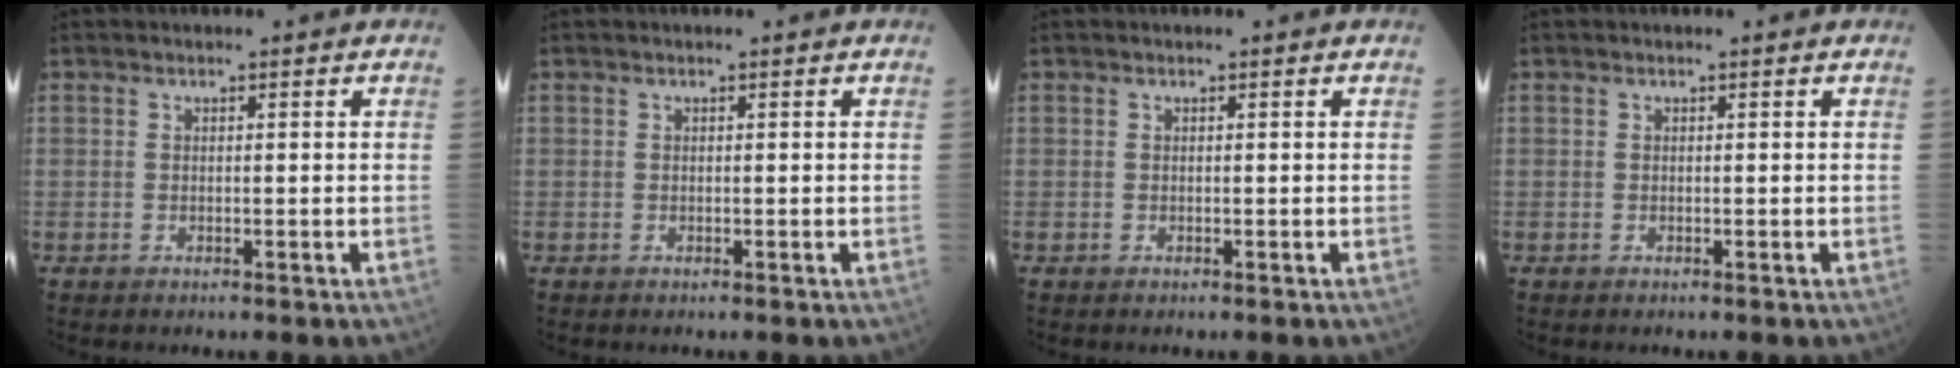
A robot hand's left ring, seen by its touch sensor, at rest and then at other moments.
{"total": 0.0}
{"total": 0.0}
{"total": 0.0}